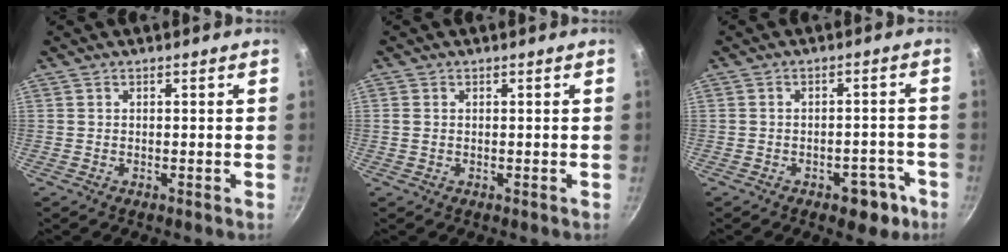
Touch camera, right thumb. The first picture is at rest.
{"total": 1.0, "force": [0.2, 0.8, 0.6], "torque": [-0.013, 0.002, 0.002]}
{"total": 6.5, "force": [-3.5, 3.7, 4.0], "torque": [-0.019, 0.032, -0.032]}